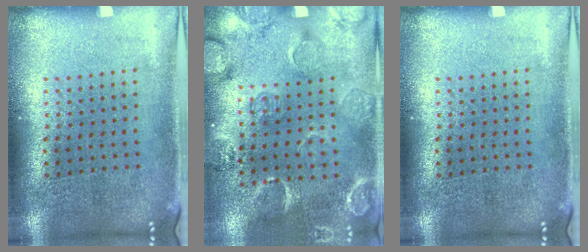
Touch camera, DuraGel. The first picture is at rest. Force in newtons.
{"total": 2.6, "press": 1.9, "slide": 1.8}
{"total": 0.0}